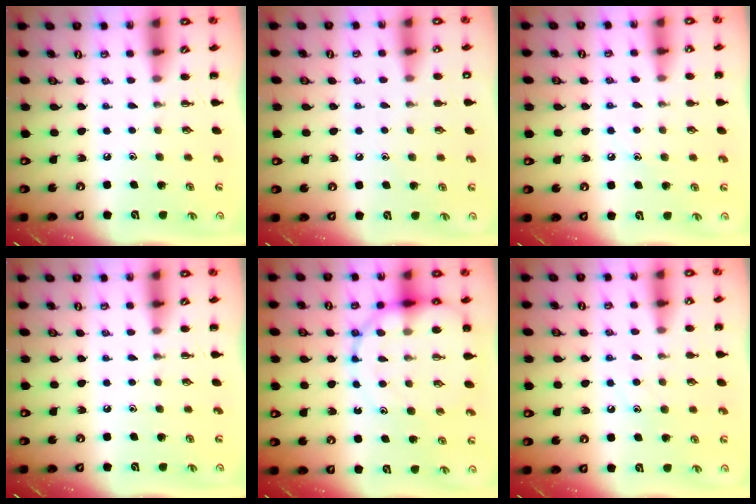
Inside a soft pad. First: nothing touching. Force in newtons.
{"total": 5.1, "press": 4.9, "slide": 1.5}
{"total": 7.0, "press": 6.7, "slide": 2.2}
{"total": 0.0}
{"total": 14.0, "press": 13.6, "slide": 3.5}
{"total": 7.0, "press": 6.9, "slide": 1.1}